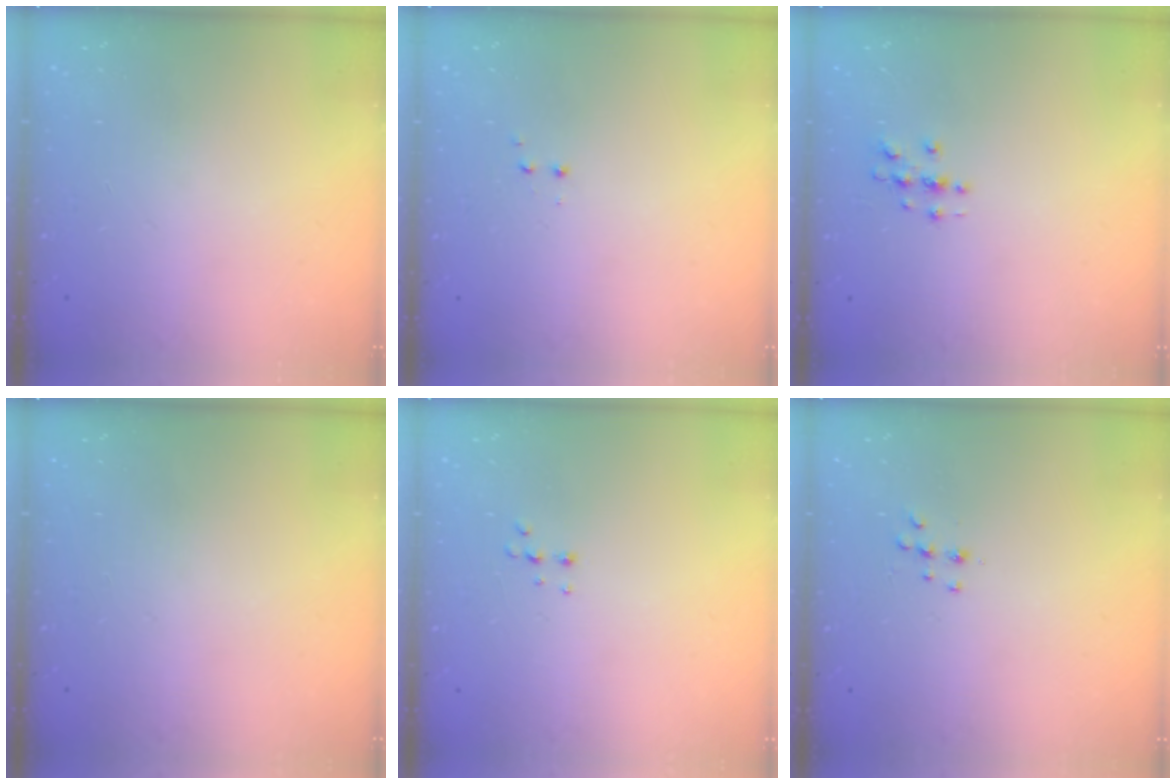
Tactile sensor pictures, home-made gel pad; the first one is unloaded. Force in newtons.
{"total": 1.2, "press": 1.1, "slide": 0.5}
{"total": 3.1, "press": 3.1, "slide": 0.3}
{"total": 0.0}
{"total": 4.0, "press": 4.0, "slide": 0.8}
{"total": 5.8, "press": 5.8, "slide": 0.4}